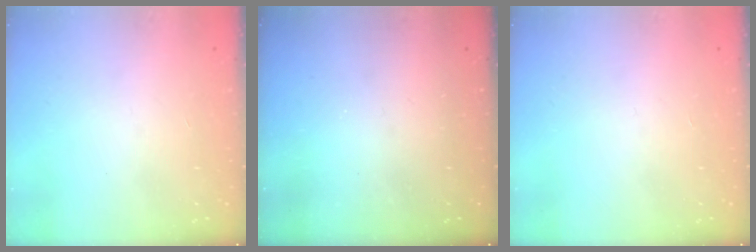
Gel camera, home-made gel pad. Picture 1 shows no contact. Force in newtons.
{"total": 0.0}
{"total": 0.0}